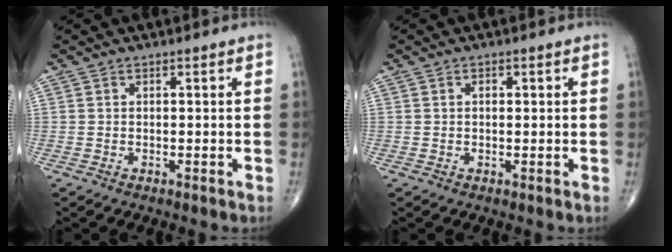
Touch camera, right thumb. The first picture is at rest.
{"total": 1.1, "force": [0.3, 0.7, 0.8], "torque": [-0.012, 0.001, 0.004]}